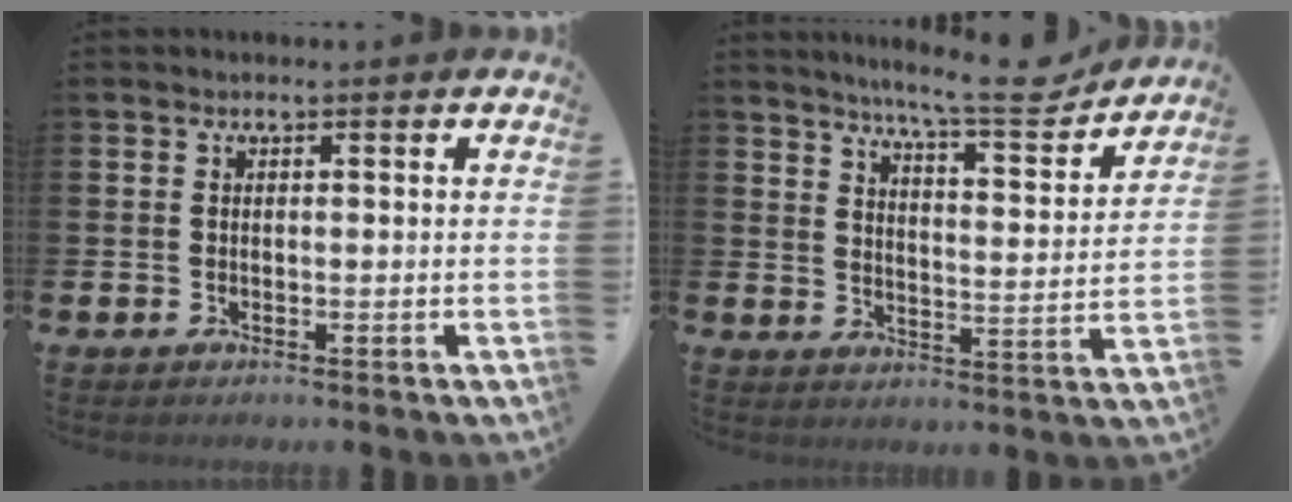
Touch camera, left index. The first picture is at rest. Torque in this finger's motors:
{"motor_torque": [1.00, -1.14, 0.18, 0.15]}